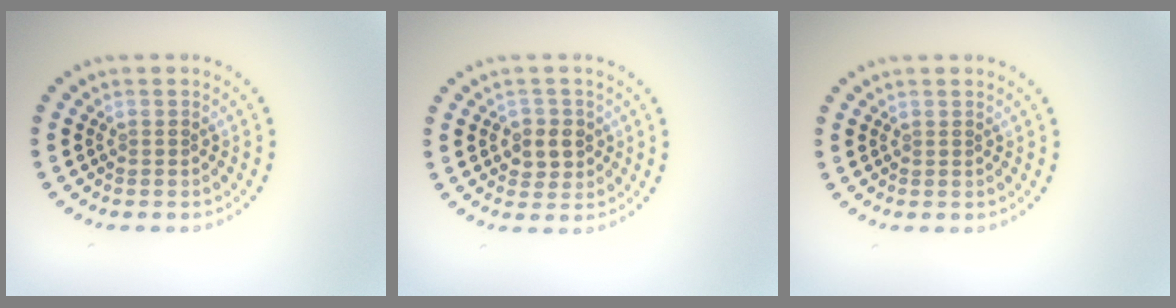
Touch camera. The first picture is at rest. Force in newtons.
{"total": 2.5, "press": 2.3, "slide": 0.9}
{"total": 0.0}